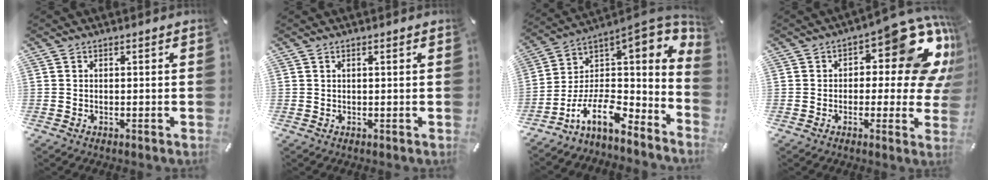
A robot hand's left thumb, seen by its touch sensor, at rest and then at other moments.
{"total": 0.6, "force": [0.3, -0.1, 0.5], "torque": [-0.008, -0.001, 0.005]}
{"total": 10.9, "force": [-1.3, 6.4, 8.7], "torque": [-0.152, -0.031, -0.024]}
{"total": 16.3, "force": [7.3, 7.3, 12.7], "torque": [-0.149, -0.065, 0.118]}